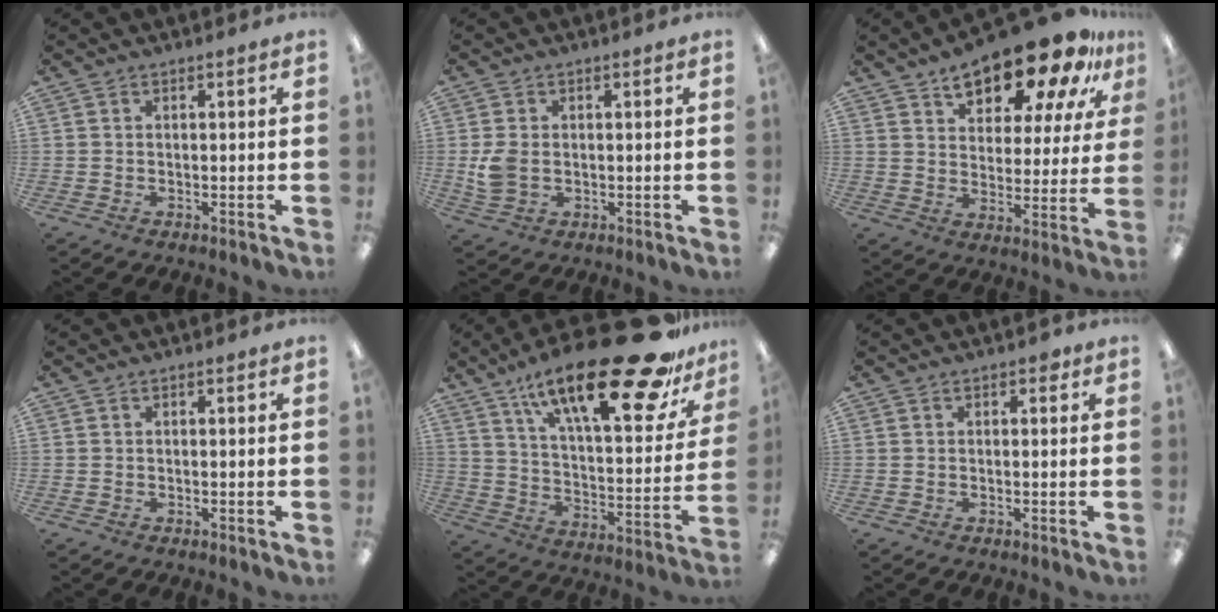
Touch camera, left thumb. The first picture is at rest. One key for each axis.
{"total": 5.1, "fx": -0.1, "fy": 3.8, "fz": 3.4, "tx": -0.074, "ty": -0.002, "tz": -0.005}
{"total": 17.3, "fx": 13.1, "fy": 6.6, "fz": 9.1, "tx": -0.142, "ty": -0.082, "tz": 0.220}
{"total": 0.0}
{"total": 29.4, "fx": 19.5, "fy": 8.9, "fz": 20.1, "tx": -0.304, "ty": -0.118, "tz": 0.313}
{"total": 1.2, "fx": 0.6, "fy": 0.7, "fz": 0.8, "tx": -0.001, "ty": -0.003, "tz": 0.006}